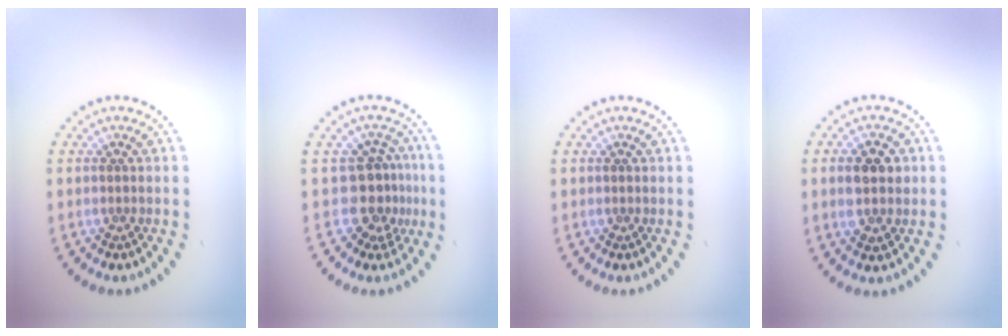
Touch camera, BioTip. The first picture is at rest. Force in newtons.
{"total": 3.2, "press": 2.4, "slide": 2.0}
{"total": 0.0}
{"total": 3.8, "press": 3.7, "slide": 0.3}